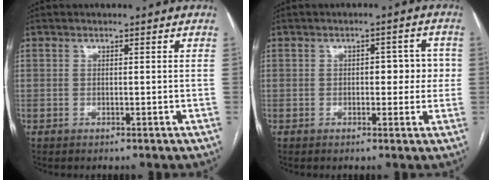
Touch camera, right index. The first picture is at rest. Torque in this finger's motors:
{"motor_torque": [0.60, 0.09, 0.22, 0.04]}